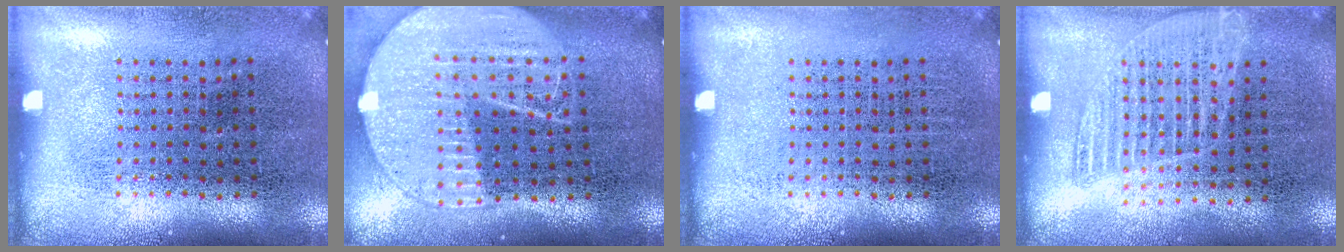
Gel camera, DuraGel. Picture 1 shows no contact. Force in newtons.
{"total": 2.1, "press": 1.9, "slide": 1.0}
{"total": 0.0}
{"total": 1.1, "press": 1.0, "slide": 0.5}